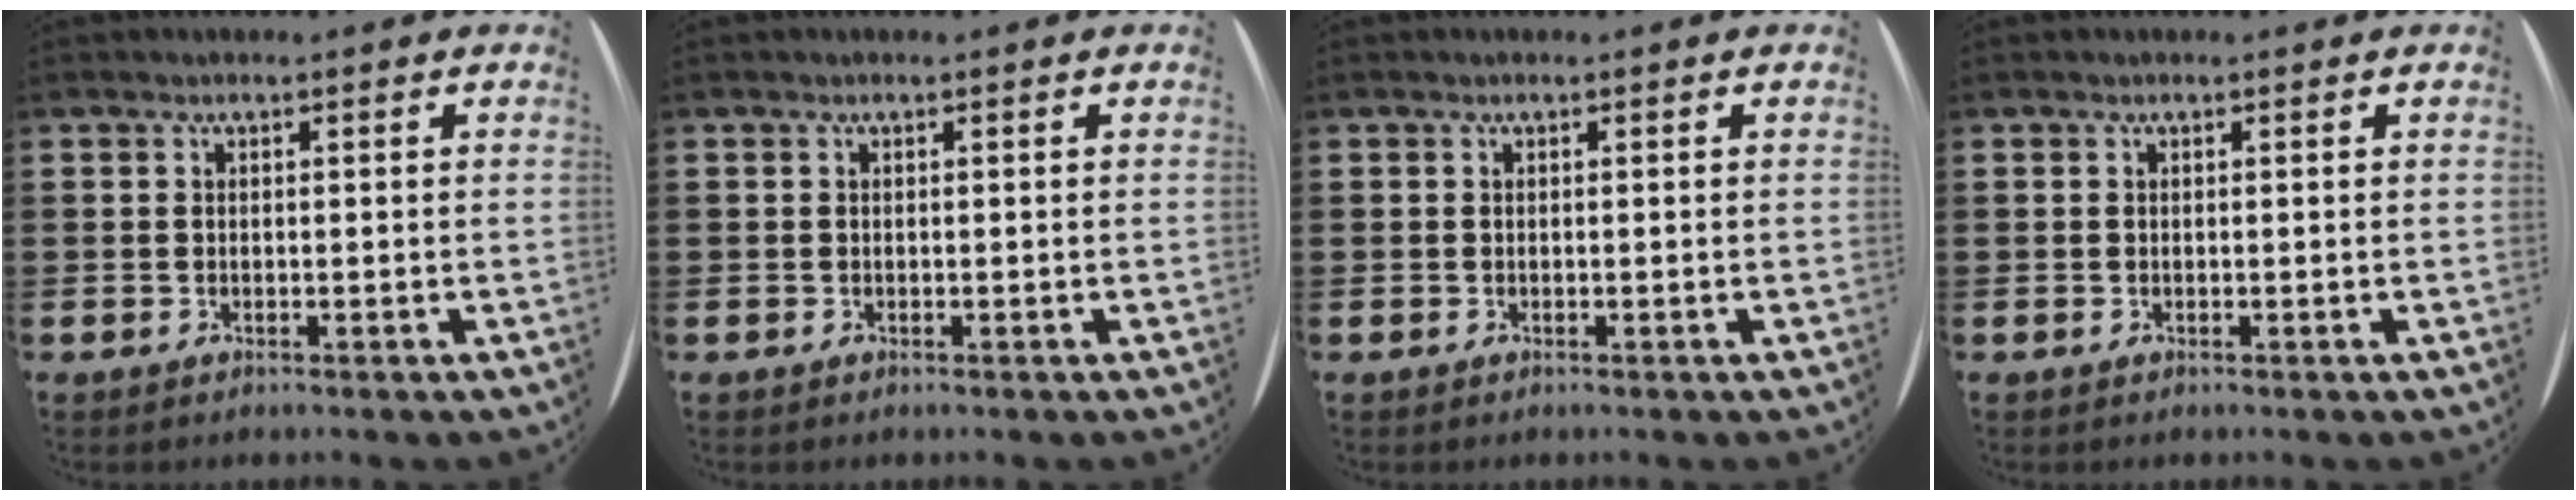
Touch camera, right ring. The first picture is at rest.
{"total": 0.0}
{"total": 0.0}
{"total": 0.0}